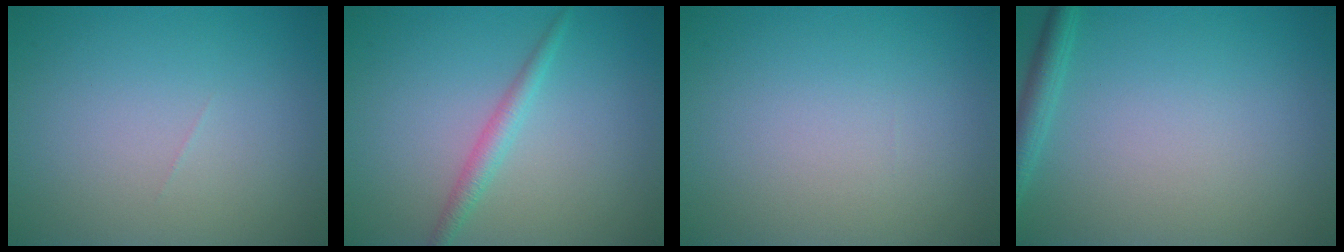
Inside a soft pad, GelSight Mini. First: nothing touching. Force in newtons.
{"total": 1.8, "press": 1.8, "slide": 0.1}
{"total": 0.0}
{"total": 1.9, "press": 1.9, "slide": 0.1}